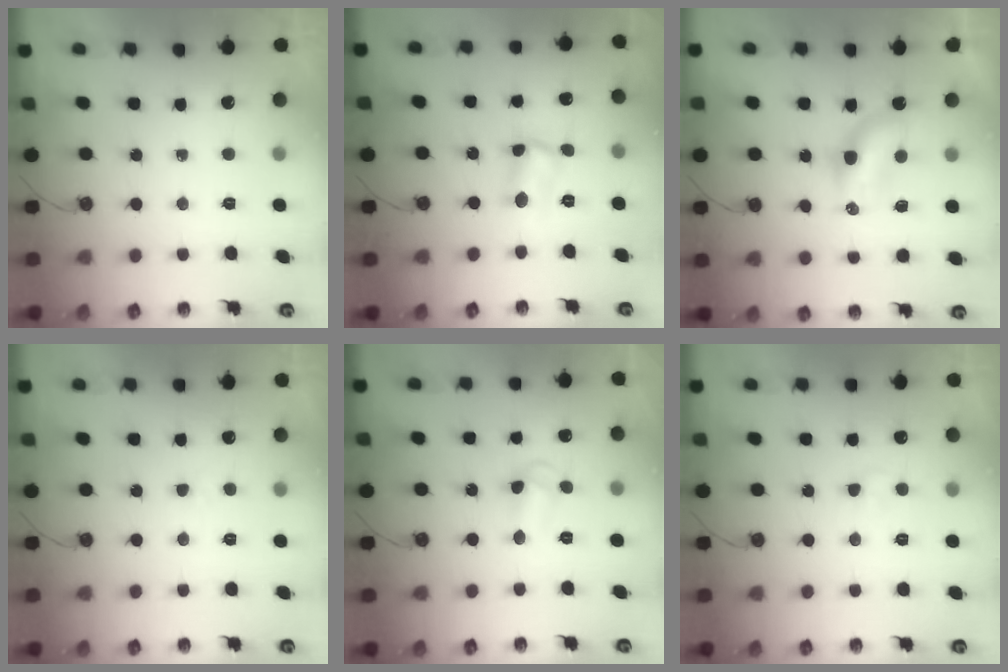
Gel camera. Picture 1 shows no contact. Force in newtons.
{"total": 4.5, "press": 4.2, "slide": 1.6}
{"total": 6.3, "press": 6.3, "slide": 0.3}
{"total": 2.4, "press": 2.3, "slide": 0.6}
{"total": 4.7, "press": 4.6, "slide": 0.8}
{"total": 2.9, "press": 2.7, "slide": 0.9}